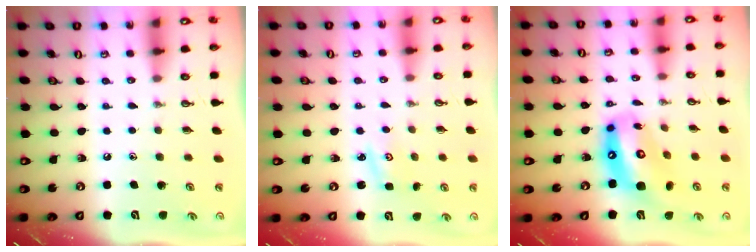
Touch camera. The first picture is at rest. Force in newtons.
{"total": 2.6, "press": 2.6, "slide": 0.4}
{"total": 16.2, "press": 16.1, "slide": 2.0}